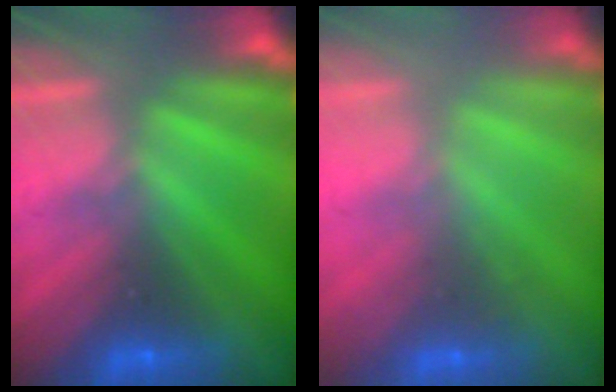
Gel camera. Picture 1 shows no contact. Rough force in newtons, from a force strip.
{"total": 2.3}